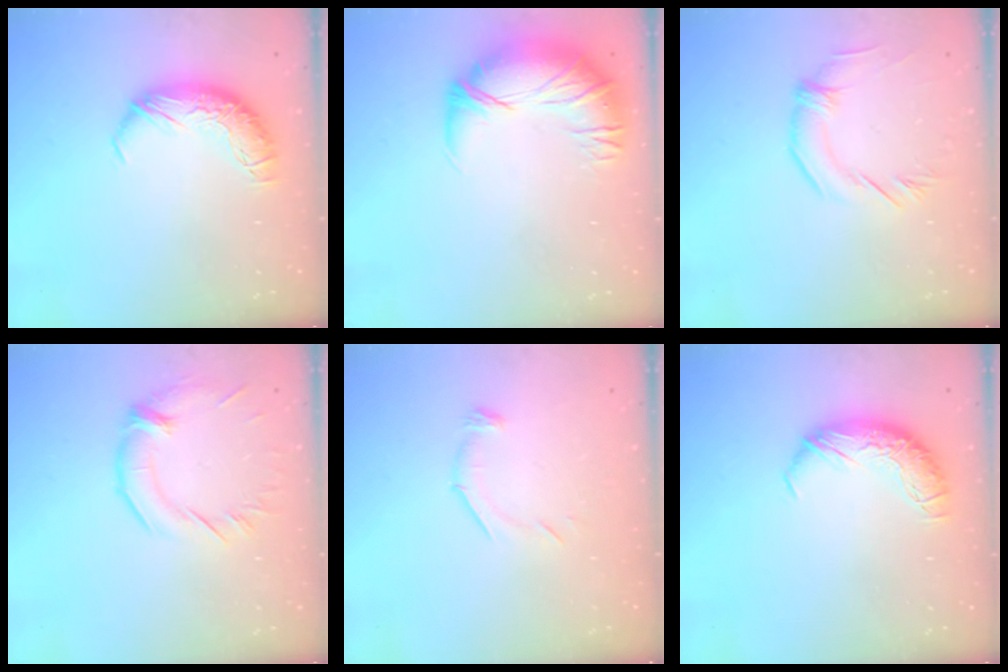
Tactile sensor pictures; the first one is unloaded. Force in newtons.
{"total": 2.7, "press": 0.4, "slide": 2.7}
{"total": 1.3, "press": 1.3, "slide": 0.4}
{"total": 1.5, "press": 0.3, "slide": 1.5}
{"total": 6.8, "press": 6.7, "slide": 0.8}
{"total": 0.0}